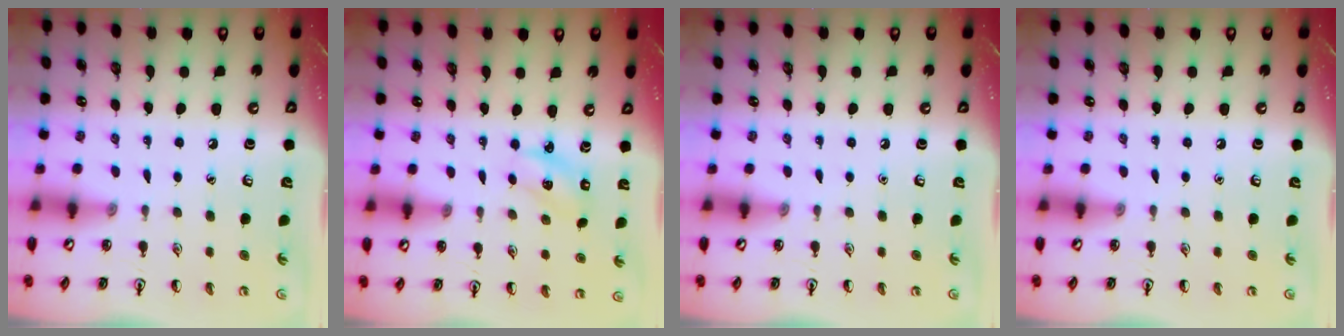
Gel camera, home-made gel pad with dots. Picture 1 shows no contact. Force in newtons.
{"total": 2.2, "press": 2.1, "slide": 0.5}
{"total": 0.0}
{"total": 0.0}